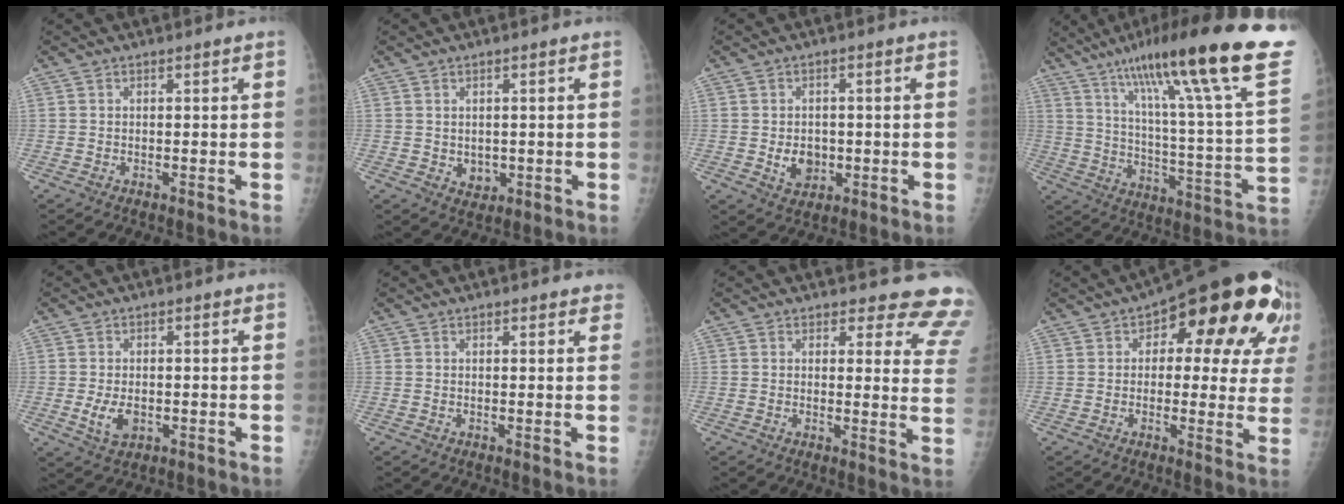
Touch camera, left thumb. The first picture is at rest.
{"total": 3.0, "force": [-0.1, 2.5, 1.6], "torque": [-0.013, -0.003, 0.009]}
{"total": 5.3, "force": [-0.8, 4.3, 3.1], "torque": [-0.026, 0.001, -0.004]}
{"total": 31.0, "force": [20.3, 3.3, 23.2], "torque": [-0.328, -0.067, 0.301]}
{"total": 4.7, "force": [-0.9, 3.0, 3.5], "torque": [-0.060, -0.006, -0.010]}
{"total": 2.4, "force": [1.9, 1.0, 1.1], "torque": [0.012, 0.000, 0.015]}
{"total": 12.9, "force": [12.1, 3.8, 2.1], "torque": [0.036, -0.105, 0.098]}
{"total": 21.1, "force": [8.3, 10.0, 16.7], "torque": [-0.167, 0.006, 0.099]}